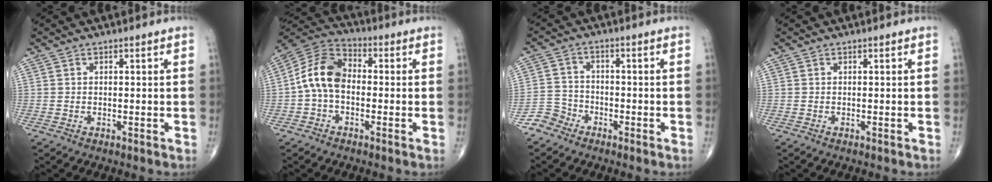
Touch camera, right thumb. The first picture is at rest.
{"total": 9.9, "force": [-0.9, 6.6, 7.4], "torque": [-0.128, 0.031, -0.035]}
{"total": 4.2, "force": [-3.2, 2.7, 0.1], "torque": [0.014, 0.016, -0.073]}
{"total": 0.0}